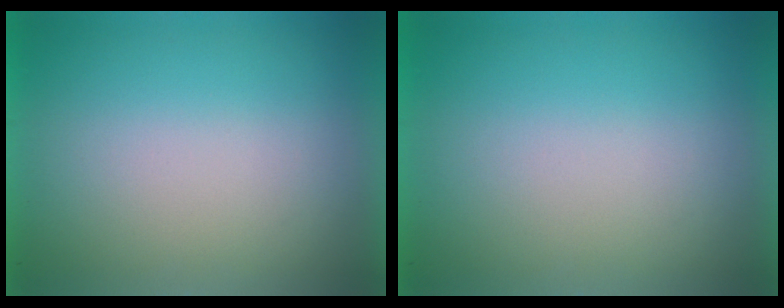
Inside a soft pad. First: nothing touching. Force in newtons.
{"total": 0.0}